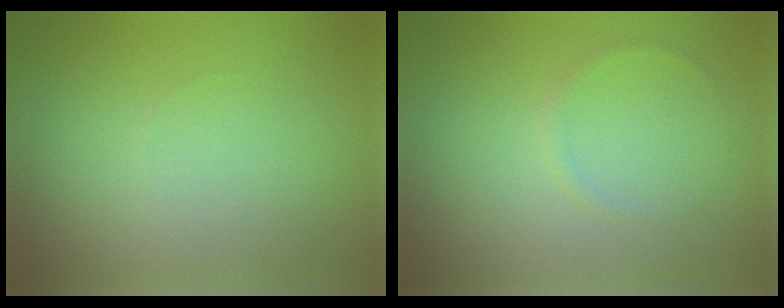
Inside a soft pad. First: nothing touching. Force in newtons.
{"total": 0.7, "press": 0.7, "slide": 0.1}